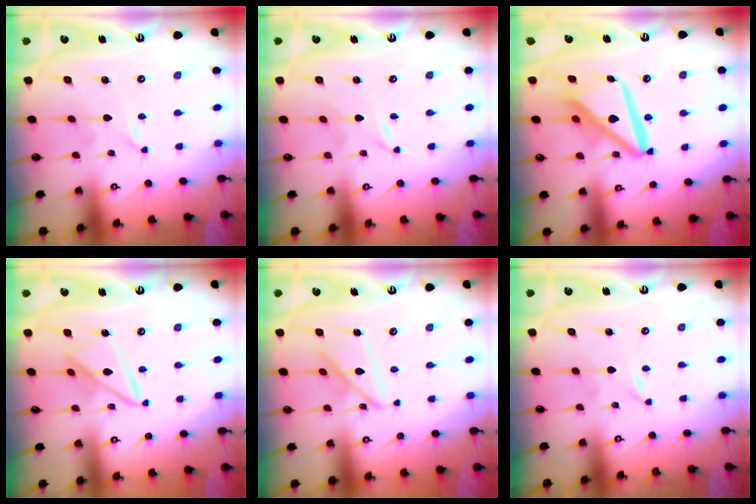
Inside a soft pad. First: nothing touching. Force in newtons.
{"total": 0.0}
{"total": 14.3, "press": 14.2, "slide": 1.6}
{"total": 11.4, "press": 11.3, "slide": 1.0}
{"total": 12.2, "press": 12.2, "slide": 1.2}
{"total": 0.0}